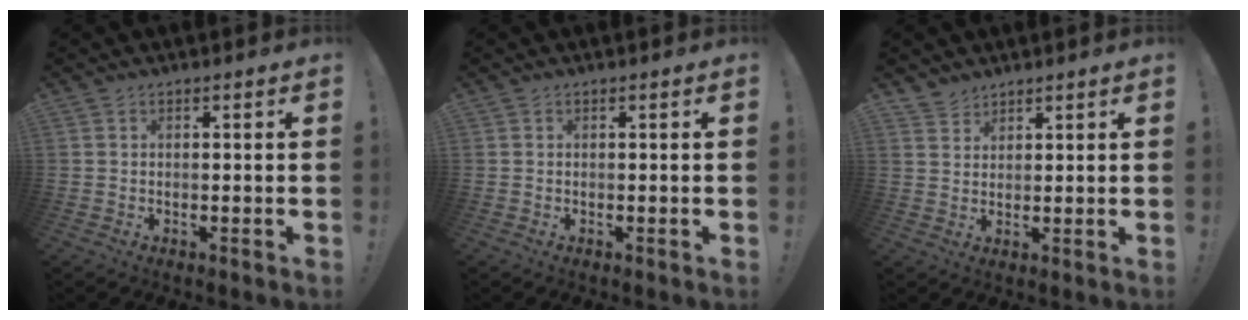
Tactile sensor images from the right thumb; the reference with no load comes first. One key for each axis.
{"total": 0.0}
{"total": 3.1, "fx": 2.8, "fy": 1.4, "fz": 0.2, "tx": -0.004, "ty": -0.019, "tz": 0.053}